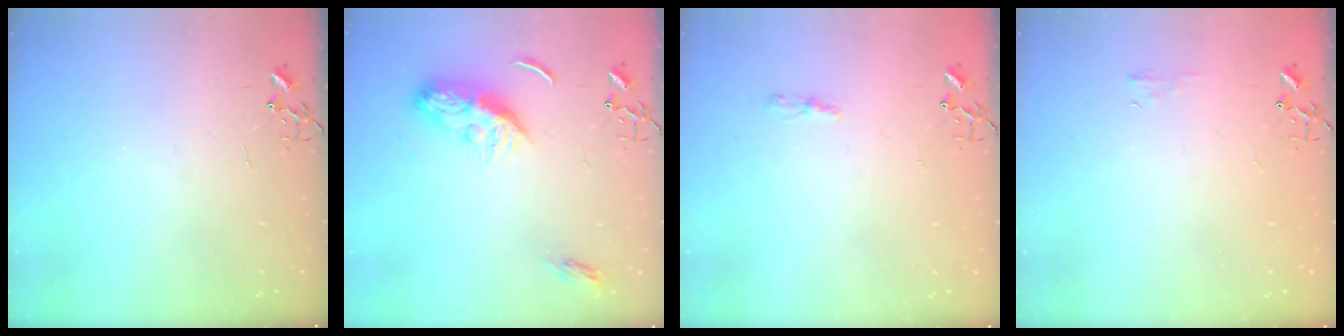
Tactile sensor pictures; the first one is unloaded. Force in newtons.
{"total": 10.9, "press": 10.9, "slide": 0.2}
{"total": 3.8, "press": 3.8, "slide": 0.5}
{"total": 4.0, "press": 3.9, "slide": 0.5}